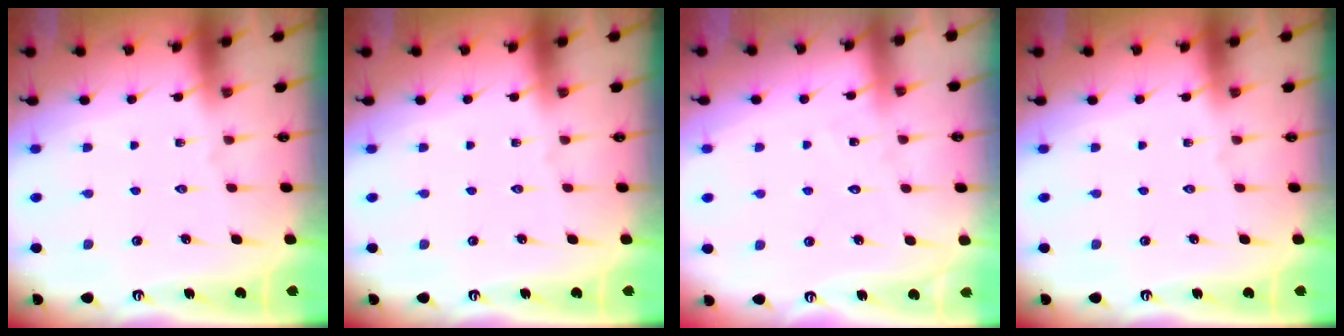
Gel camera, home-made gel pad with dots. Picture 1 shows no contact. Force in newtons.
{"total": 0.0}
{"total": 6.6, "press": 6.6, "slide": 0.6}
{"total": 0.0}